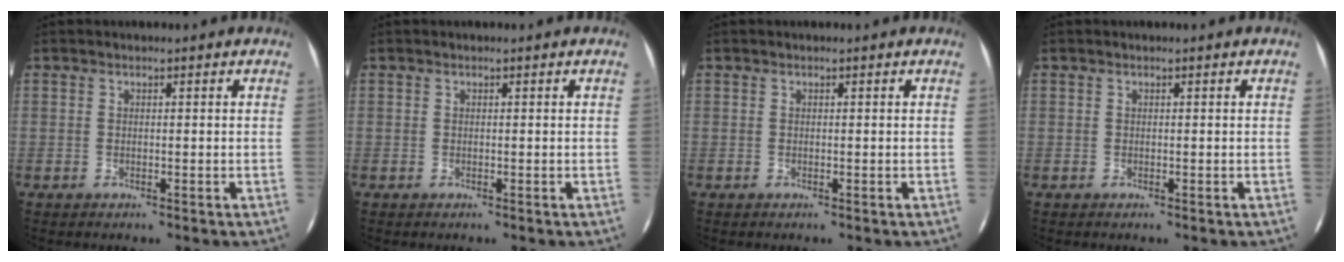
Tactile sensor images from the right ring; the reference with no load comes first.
{"total": 0.0}
{"total": 0.0}
{"total": 0.0}